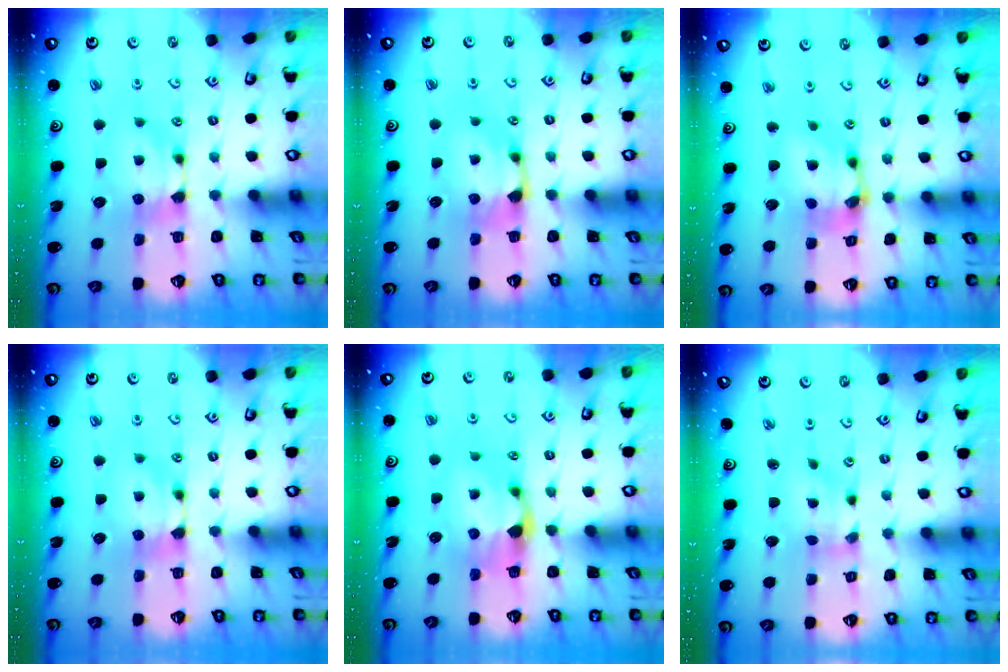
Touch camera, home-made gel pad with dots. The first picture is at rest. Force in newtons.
{"total": 1.1, "press": 0.5, "slide": 1.0}
{"total": 6.1, "press": 5.6, "slide": 2.3}
{"total": 0.0}
{"total": 2.2, "press": 1.8, "slide": 1.3}
{"total": 1.9, "press": 1.3, "slide": 1.4}